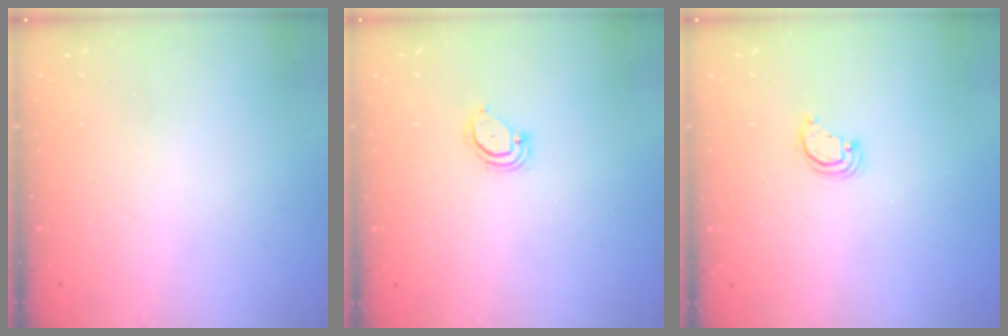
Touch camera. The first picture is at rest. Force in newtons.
{"total": 3.4, "press": 3.4, "slide": 0.2}
{"total": 3.5, "press": 3.5, "slide": 0.3}